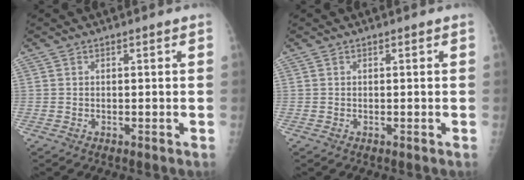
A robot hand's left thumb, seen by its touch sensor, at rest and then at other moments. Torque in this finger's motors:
{"motor_torque": [-0.01, 0.01, 0.00, 0.00, 0.00]}